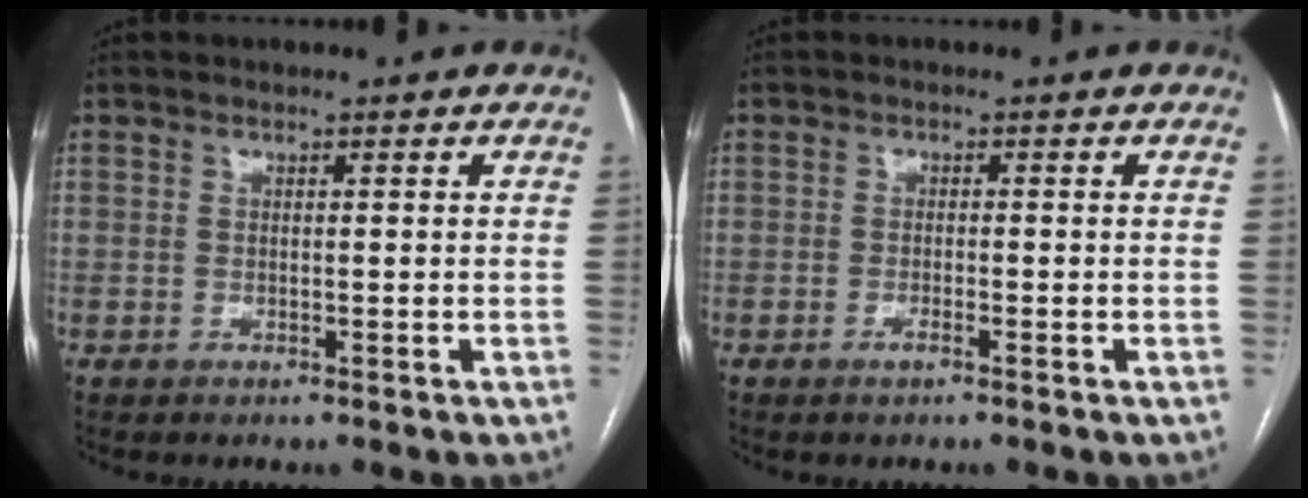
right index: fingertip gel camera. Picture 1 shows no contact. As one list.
[{"total": 1.2, "force": [-0.8, 0.5, 0.8], "torque": [-0.013, 0.001, -0.012]}]